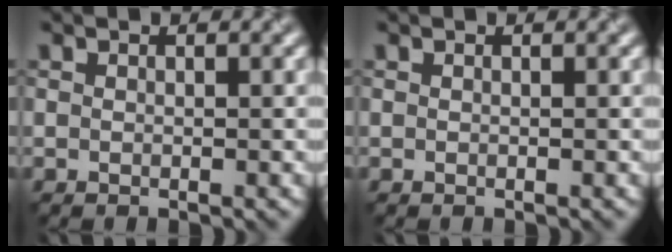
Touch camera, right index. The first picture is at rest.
{"total": 0.0}